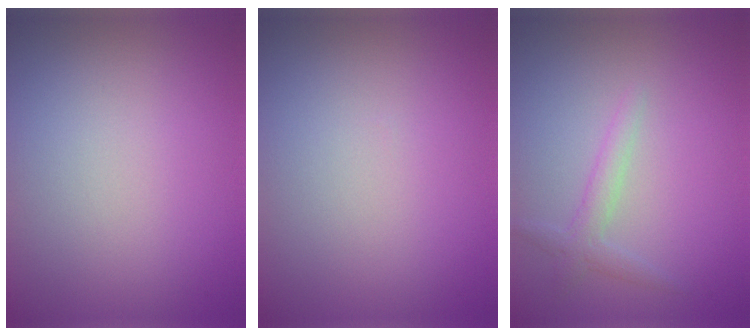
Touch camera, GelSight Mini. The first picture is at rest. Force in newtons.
{"total": 0.0}
{"total": 1.9, "press": 1.9, "slide": 0.1}